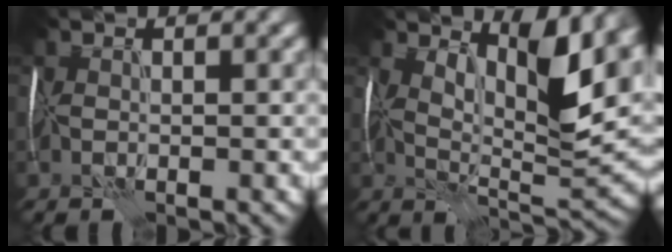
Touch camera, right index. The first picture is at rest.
{"total": 8.7, "force": [4.3, 2.5, 7.1], "torque": [-0.114, -0.003, 0.078]}